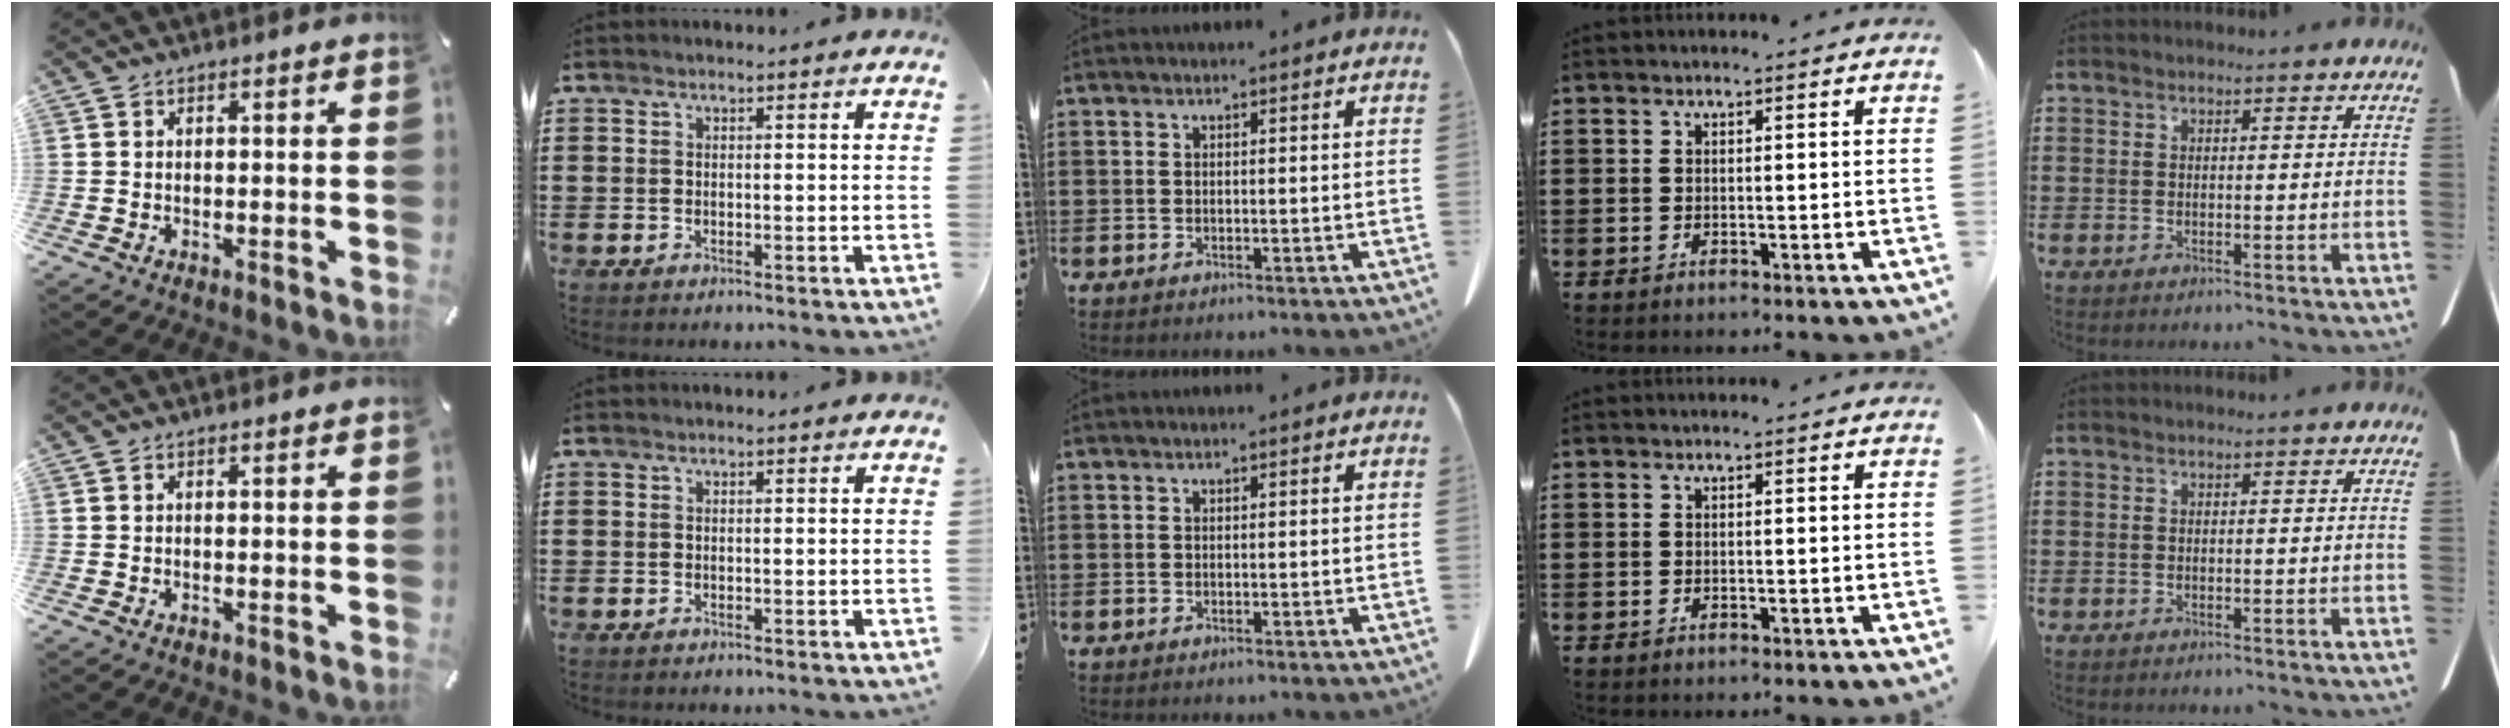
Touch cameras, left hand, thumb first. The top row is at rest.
{}